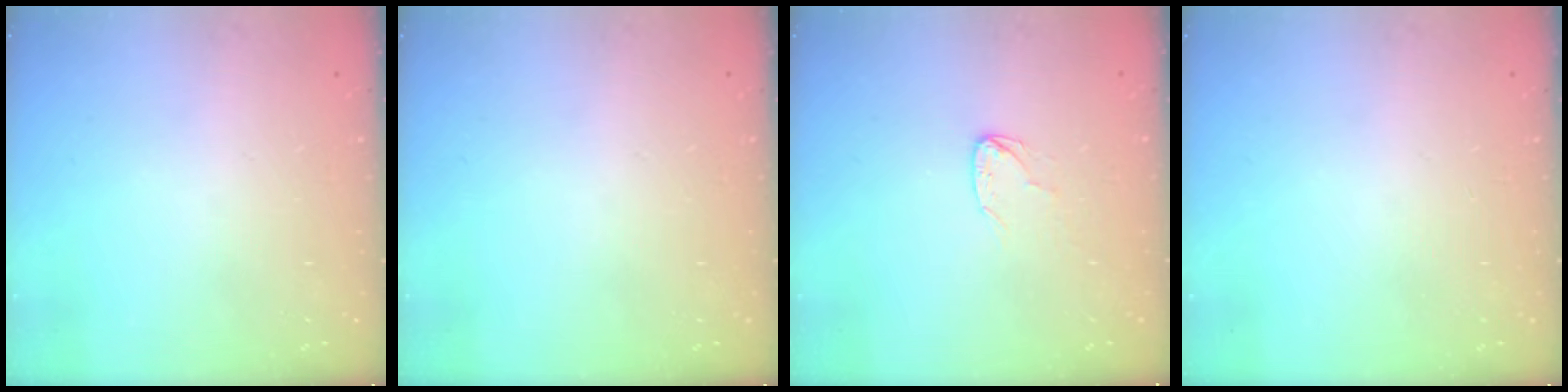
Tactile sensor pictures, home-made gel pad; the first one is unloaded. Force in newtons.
{"total": 0.0}
{"total": 4.4, "press": 4.4, "slide": 0.3}
{"total": 0.0}